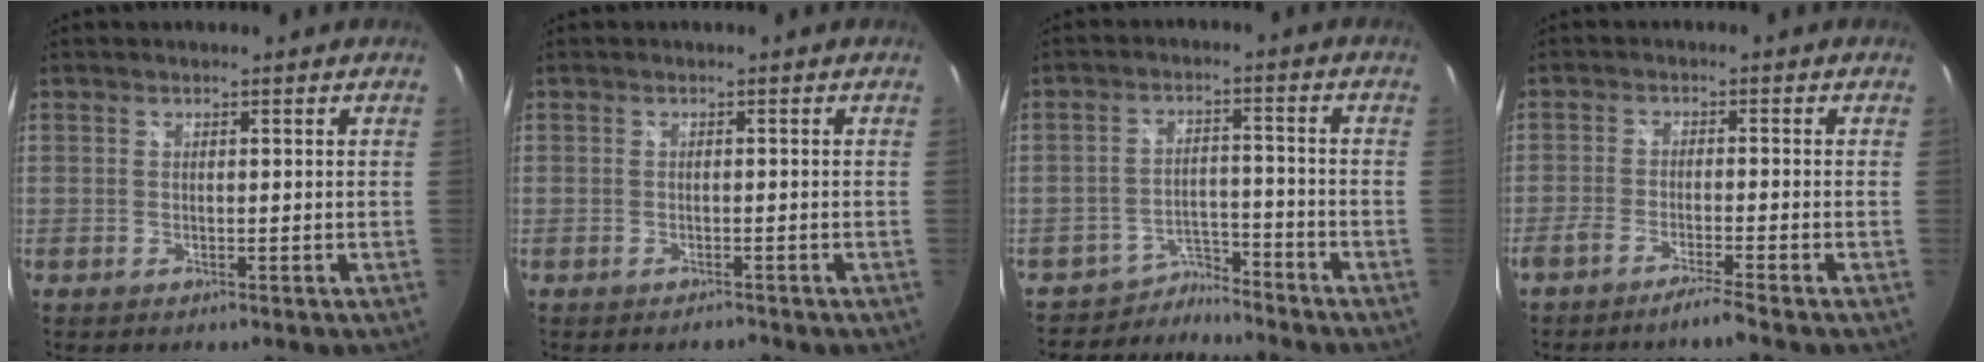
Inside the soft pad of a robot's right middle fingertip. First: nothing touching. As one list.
[{"total": 1.3, "force": [-1.1, 0.5, 0.2], "torque": [-0.006, -0.002, -0.017]}, {"total": 5.2, "force": [-5.0, 0.8, -1.4], "torque": [0.019, 0.021, -0.086]}, {"total": 4.1, "force": [-3.5, -0.6, 2.0], "torque": [-0.059, -0.006, -0.067]}]